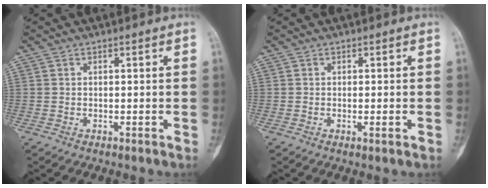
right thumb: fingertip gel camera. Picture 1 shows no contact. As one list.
[{"total": 1.2, "force": [-0.3, 0.1, 1.1], "torque": [-0.014, -0.004, -0.003]}]